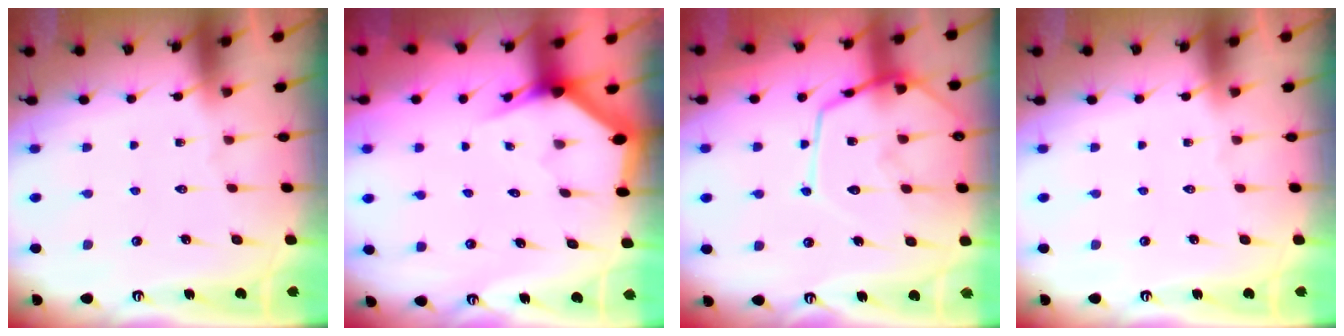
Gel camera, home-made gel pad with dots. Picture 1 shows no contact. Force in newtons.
{"total": 3.0, "press": 3.0, "slide": 0.1}
{"total": 14.1, "press": 14.1, "slide": 1.3}
{"total": 0.0}